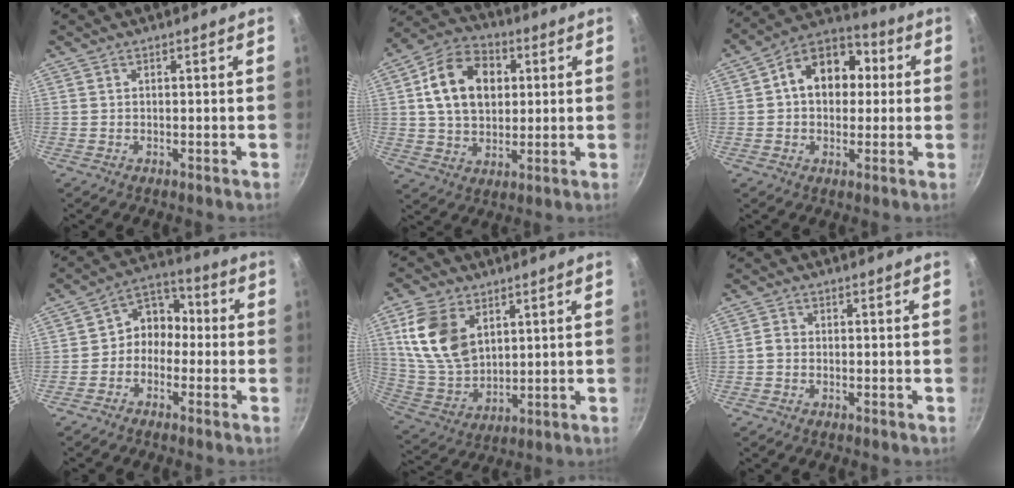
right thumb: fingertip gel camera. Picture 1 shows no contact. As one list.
[{"total": 15.2, "force": [3.2, 11.0, 9.9], "torque": [-0.143, 0.011, 0.045]}, {"total": 13.8, "force": [2.0, 10.4, 9.0], "torque": [-0.094, 0.028, 0.012]}, {"total": 7.6, "force": [-1.5, 6.3, 3.9], "torque": [-0.024, 0.041, -0.048]}, {"total": 14.7, "force": [5.1, 9.7, 9.7], "torque": [-0.167, -0.022, 0.116]}, {"total": 1.7, "force": [-0.6, 1.4, 0.8], "torque": [-0.012, 0.011, -0.015]}]